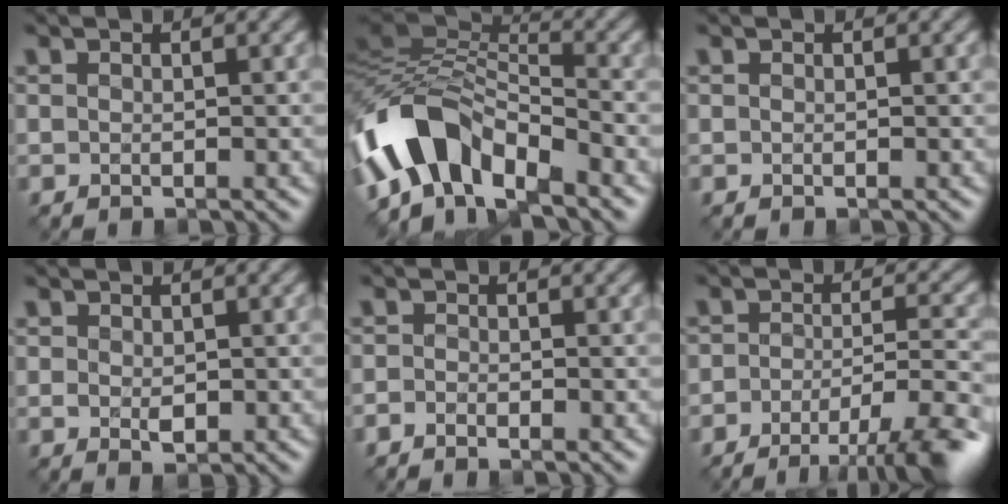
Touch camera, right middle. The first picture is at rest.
{"total": 8.7, "force": [-5.1, 4.2, 5.7], "torque": [-0.090, 0.008, -0.107]}
{"total": 0.0}
{"total": 1.5, "force": [-0.1, 1.0, 1.1], "torque": [-0.021, -0.004, 0.004]}
{"total": 1.0, "force": [-0.8, 0.2, 0.5], "torque": [-0.011, -0.003, -0.018]}
{"total": 7.9, "force": [-5.6, 2.1, 5.2], "torque": [-0.073, -0.007, -0.083]}